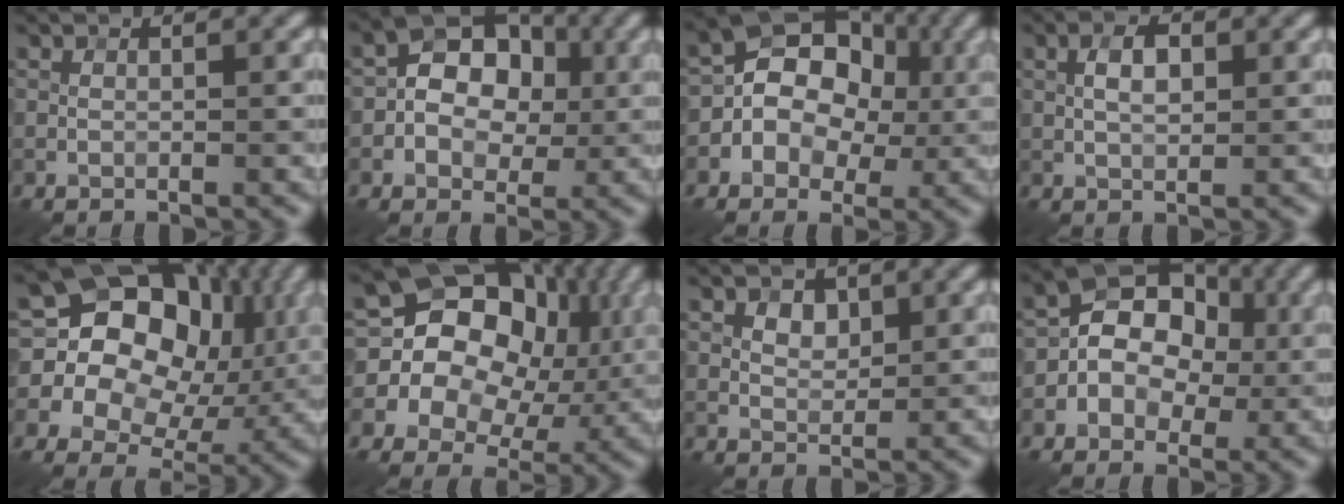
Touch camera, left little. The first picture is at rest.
{"total": 6.3, "force": [0.0, 4.6, 4.3], "torque": [-0.049, 0.008, -0.012]}
{"total": 7.3, "force": [-0.1, 6.0, 4.1], "torque": [-0.032, 0.019, -0.023]}
{"total": 2.5, "force": [0.5, 1.3, 2.1], "torque": [-0.040, 0.003, 0.007]}
{"total": 17.2, "force": [3.4, 14.0, 9.5], "torque": [-0.163, 0.031, 0.046]}
{"total": 17.2, "force": [2.2, 14.3, 9.3], "torque": [-0.153, 0.025, 0.015]}
{"total": 2.1, "force": [1.0, 1.4, 1.2], "torque": [-0.016, 0.001, 0.016]}
{"total": 6.3, "force": [-0.3, 5.1, 3.8], "torque": [-0.027, 0.013, -0.023]}